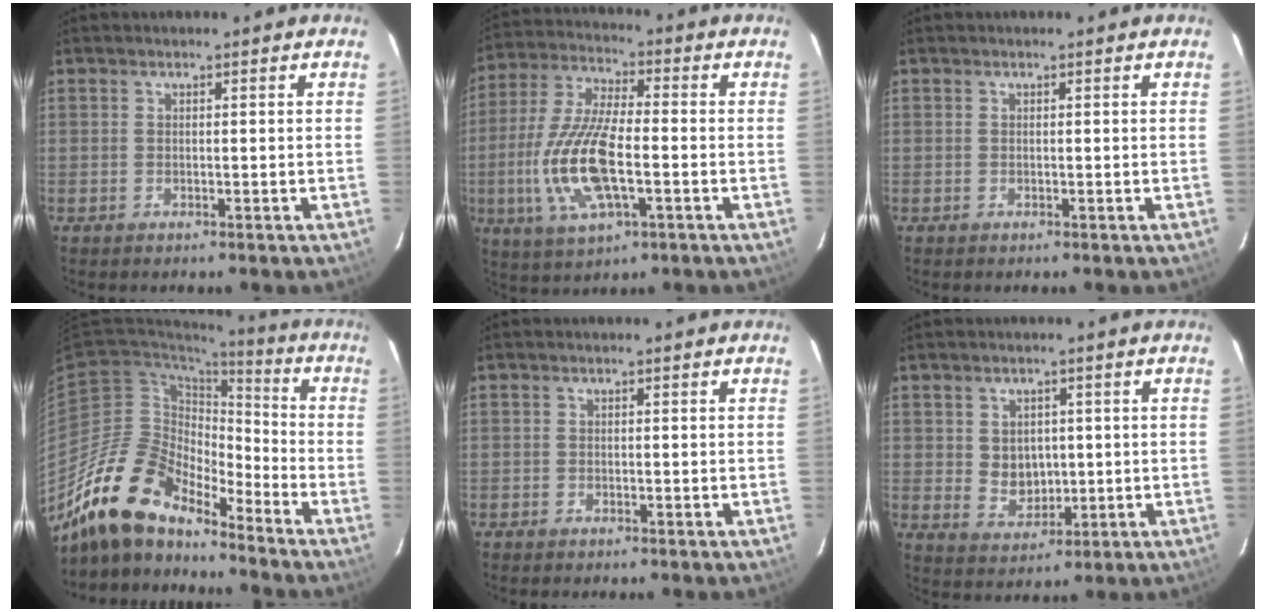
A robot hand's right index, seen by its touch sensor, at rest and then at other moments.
{"total": 15.5, "force": [-3.5, 5.6, 14.1], "torque": [-0.300, -0.004, -0.067]}
{"total": 0.0}
{"total": 17.2, "force": [-14.3, 5.7, 7.6], "torque": [-0.140, -0.005, -0.273]}
{"total": 0.6, "force": [-0.5, 0.2, -0.1], "torque": [-0.002, 0.001, -0.011]}
{"total": 5.5, "force": [0.5, 4.7, 2.8], "torque": [-0.049, 0.001, 0.022]}